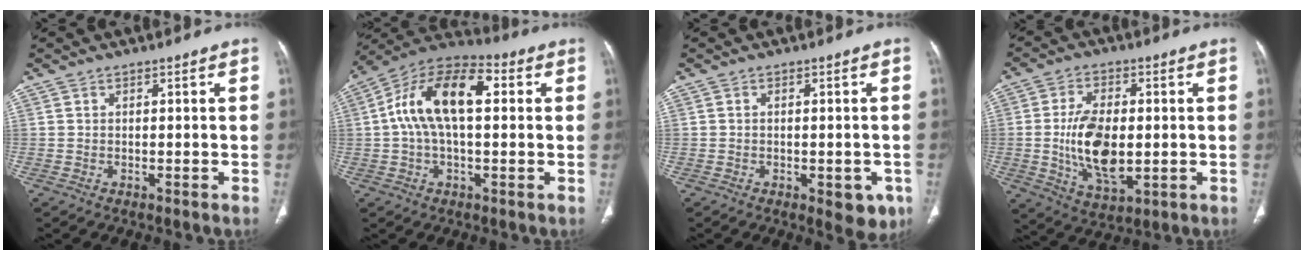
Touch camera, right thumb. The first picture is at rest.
{"total": 15.4, "force": [2.5, 7.8, 13.1], "torque": [-0.236, 0.042, 0.036]}
{"total": 5.5, "force": [-2.2, 2.8, 4.3], "torque": [-0.028, 0.001, -0.020]}
{"total": 12.9, "force": [-0.7, 6.8, 10.9], "torque": [-0.197, -0.010, -0.004]}